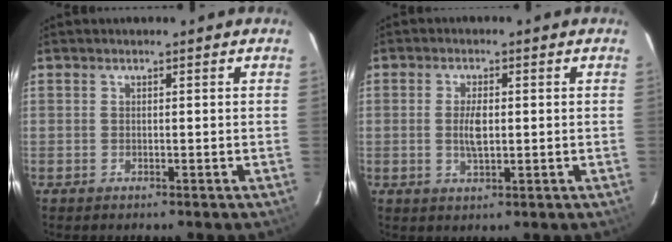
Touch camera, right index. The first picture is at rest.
{"total": 4.2, "force": [0.0, 1.8, 3.8], "torque": [-0.071, -0.003, 0.001]}